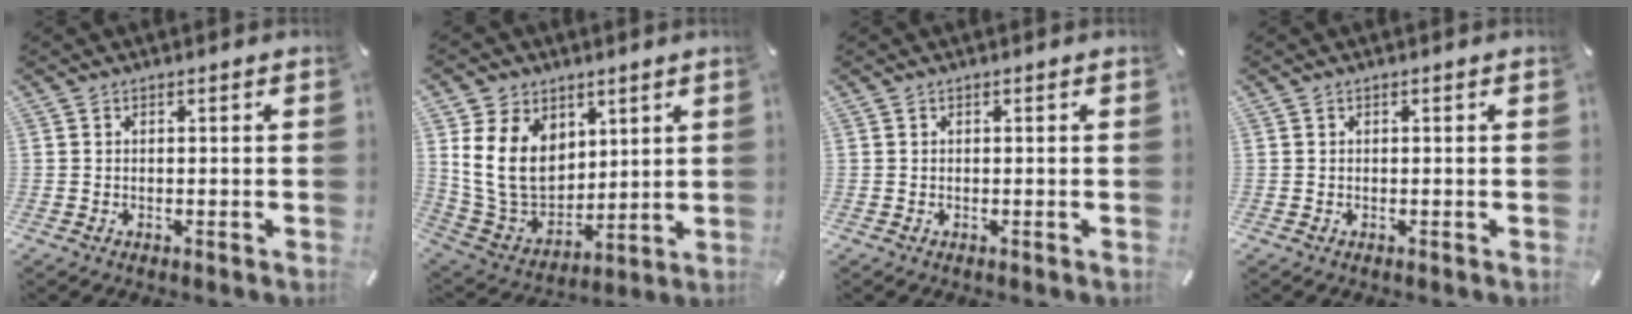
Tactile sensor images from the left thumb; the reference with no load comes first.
{"total": 15.5, "force": [4.8, 12.2, 8.2], "torque": [-0.197, -0.026, 0.094]}
{"total": 0.0}
{"total": 0.0}